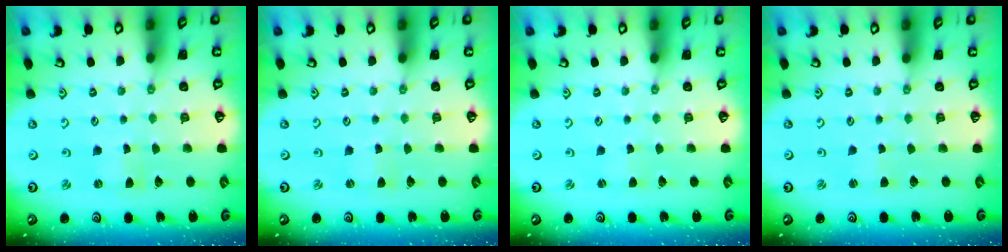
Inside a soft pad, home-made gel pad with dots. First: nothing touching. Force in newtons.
{"total": 0.7, "press": 0.7, "slide": 0.1}
{"total": 0.5, "press": 0.5, "slide": 0.1}
{"total": 1.1, "press": 1.1, "slide": 0.2}